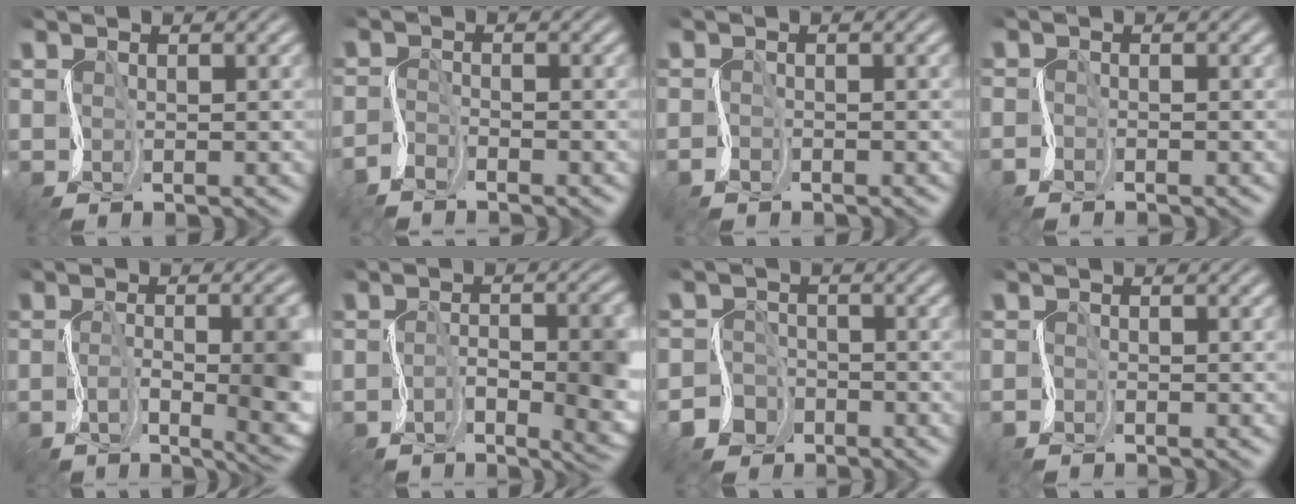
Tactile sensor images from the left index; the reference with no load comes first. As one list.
[{"total": 1.5, "force": [-1.4, 0.1, 0.3], "torque": [-0.012, 0.000, -0.038]}, {"total": 0.6, "force": [-0.6, 0.1, -0.1], "torque": [-0.002, 0.001, -0.015]}, {"total": 0.9, "force": [-0.9, 0.1, 0.1], "torque": [-0.006, -0.001, -0.021]}, {"total": 10.0, "force": [-1.7, 3.6, 9.2], "torque": [-0.131, -0.011, -0.017]}, {"total": 8.3, "force": [-2.1, 3.4, 7.3], "torque": [-0.103, -0.007, -0.029]}, {"total": 4.4, "force": [-2.7, 3.5, 0.2], "torque": [0.020, -0.003, -0.056]}, {"total": 0.8, "force": [-0.8, 0.0, 0.0], "torque": [-0.004, -0.001, -0.019]}]